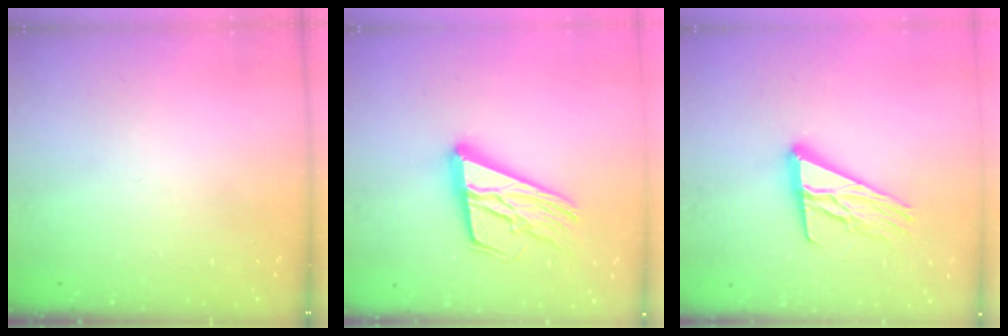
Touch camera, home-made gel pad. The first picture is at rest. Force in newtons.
{"total": 18.0, "press": 17.9, "slide": 1.8}
{"total": 13.9, "press": 13.9, "slide": 1.1}